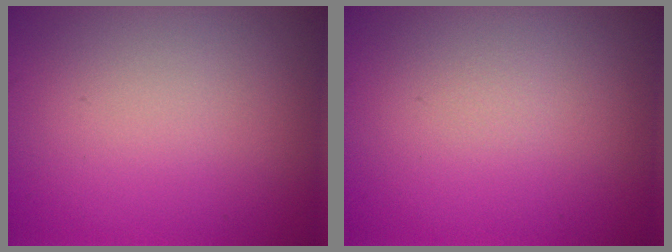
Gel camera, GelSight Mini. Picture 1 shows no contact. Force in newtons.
{"total": 0.0}